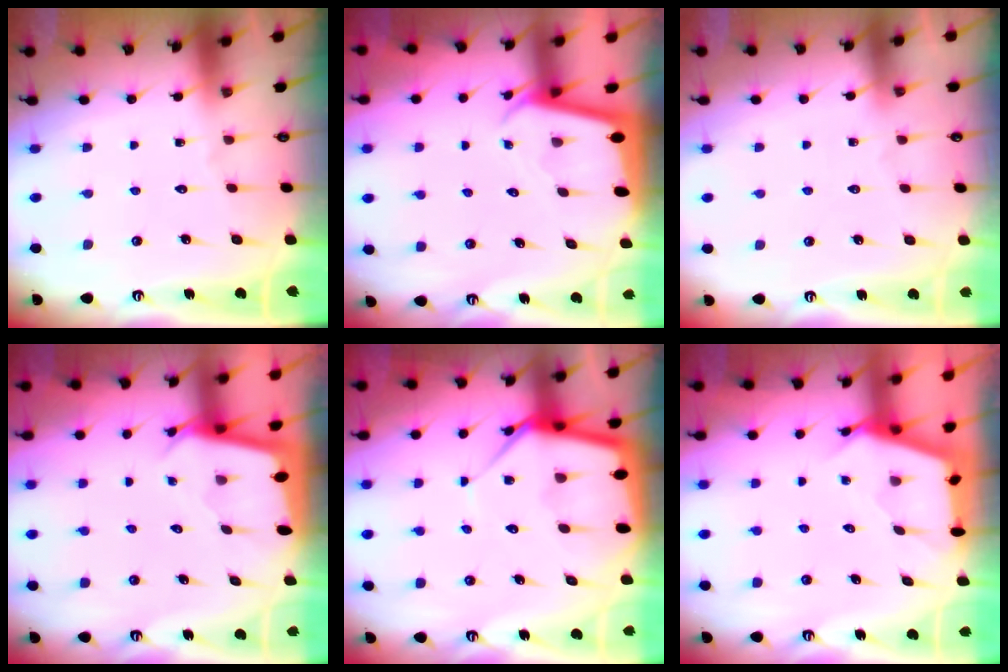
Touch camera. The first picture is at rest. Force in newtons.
{"total": 2.2, "press": 2.2, "slide": 0.2}
{"total": 3.2, "press": 3.1, "slide": 0.4}
{"total": 2.4, "press": 2.4, "slide": 0.2}
{"total": 10.5, "press": 10.4, "slide": 0.9}
{"total": 2.6, "press": 2.6, "slide": 0.3}